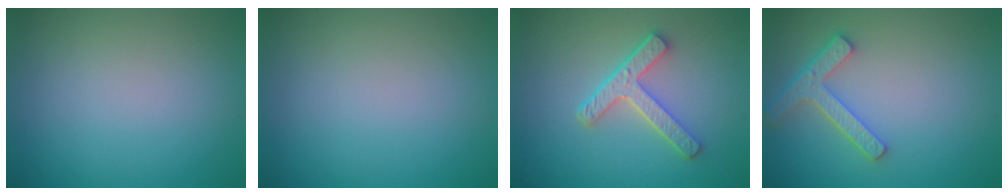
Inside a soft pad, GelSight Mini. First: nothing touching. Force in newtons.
{"total": 0.0}
{"total": 3.7, "press": 3.2, "slide": 2.0}
{"total": 3.7, "press": 3.0, "slide": 2.1}